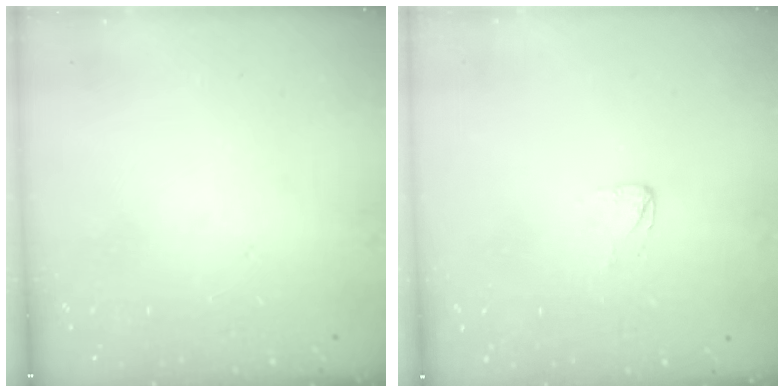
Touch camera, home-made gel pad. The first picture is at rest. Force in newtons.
{"total": 2.4, "press": 2.4, "slide": 0.2}